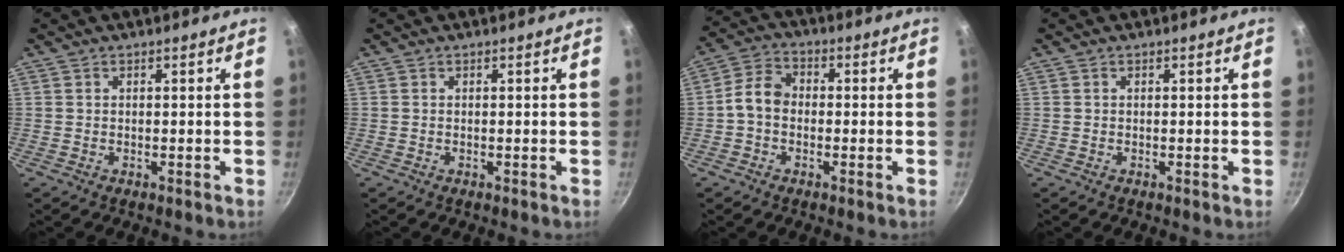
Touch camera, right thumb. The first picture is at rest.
{"total": 0.0}
{"total": 5.9, "force": [-0.9, 4.5, 3.7], "torque": [-0.056, 0.025, -0.032]}
{"total": 0.0}